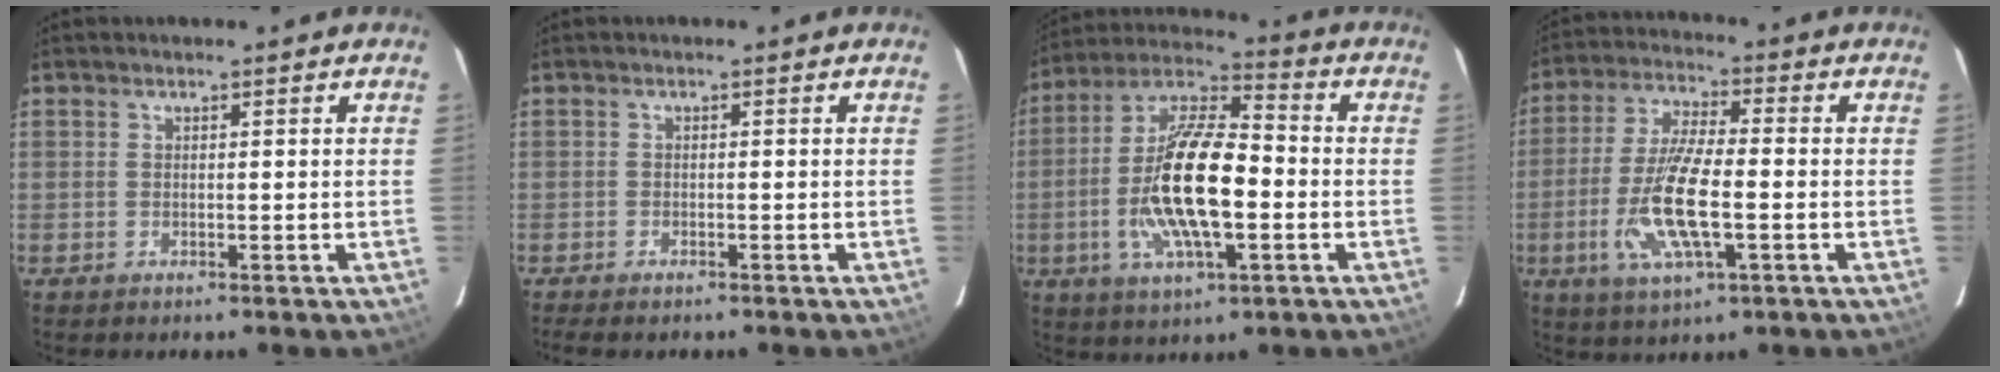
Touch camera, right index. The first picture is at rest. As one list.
[{"total": 2.6, "force": [-2.4, 0.2, 0.8], "torque": [-0.026, -0.018, -0.041]}, {"total": 17.6, "force": [-3.1, 5.5, 16.4], "torque": [-0.325, -0.001, -0.064]}, {"total": 13.0, "force": [-3.1, 3.3, 12.1], "torque": [-0.248, -0.009, -0.060]}]